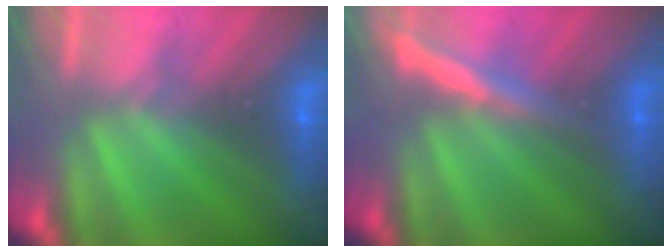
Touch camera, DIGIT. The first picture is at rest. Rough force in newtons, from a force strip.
{"total": 3.7}